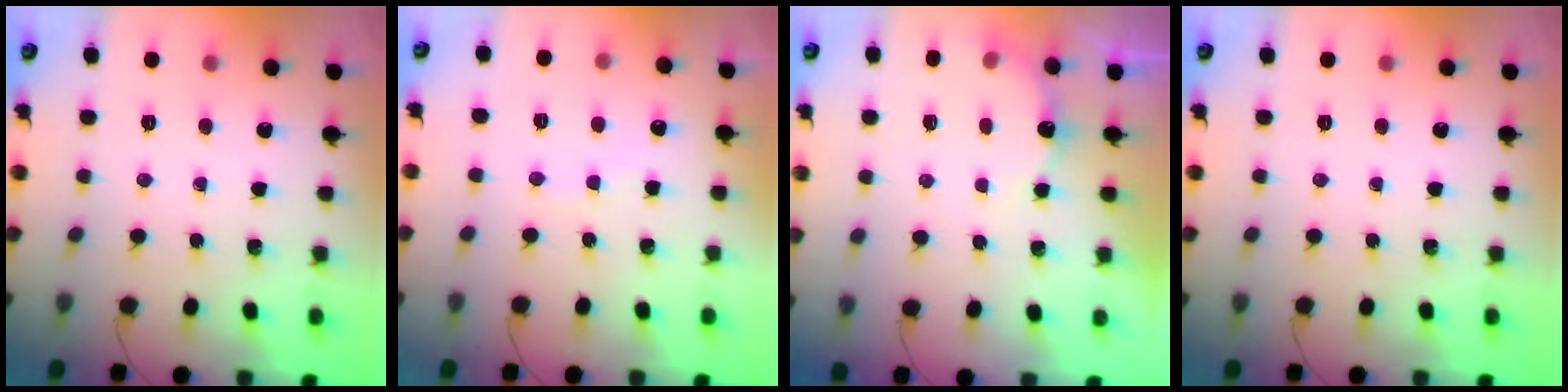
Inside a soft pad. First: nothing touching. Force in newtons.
{"total": 6.0, "press": 5.9, "slide": 1.1}
{"total": 5.0, "press": 4.9, "slide": 0.9}
{"total": 0.0}